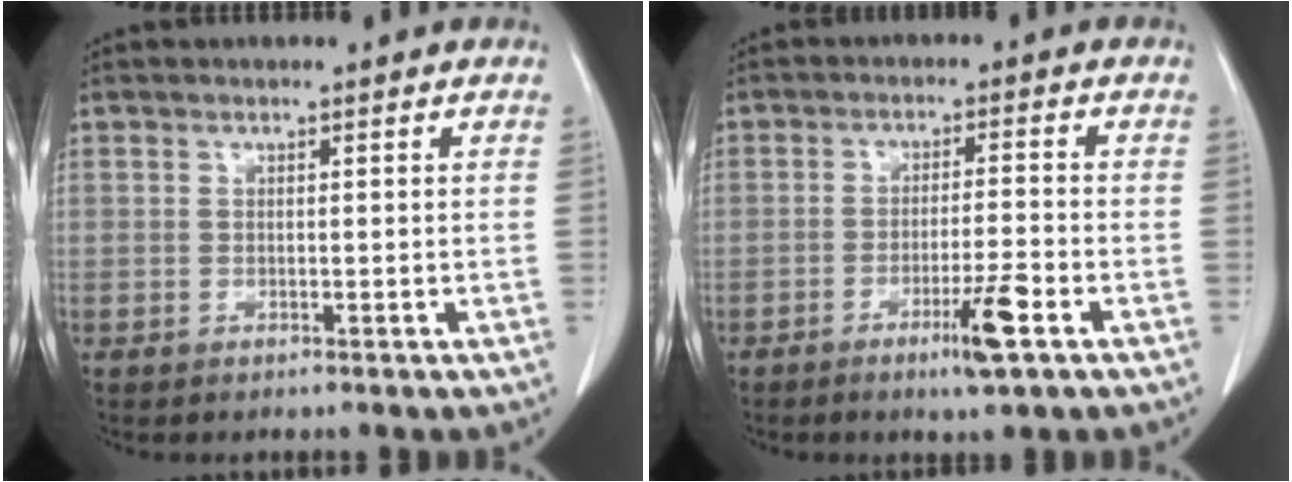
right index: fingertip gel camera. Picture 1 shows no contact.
{"total": 6.1, "force": [-3.1, 0.0, 5.2], "torque": [-0.086, -0.009, -0.052]}